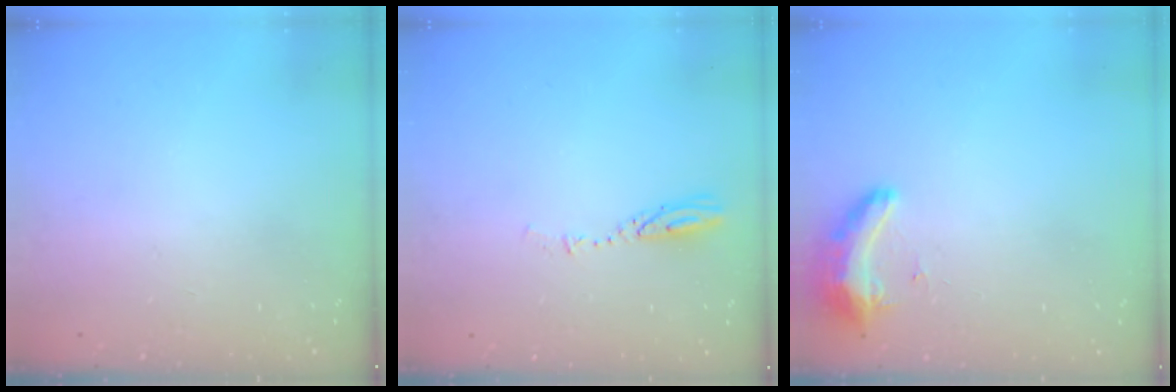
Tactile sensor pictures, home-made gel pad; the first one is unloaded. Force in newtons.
{"total": 3.8, "press": 3.8, "slide": 0.1}
{"total": 8.5, "press": 8.3, "slide": 1.7}